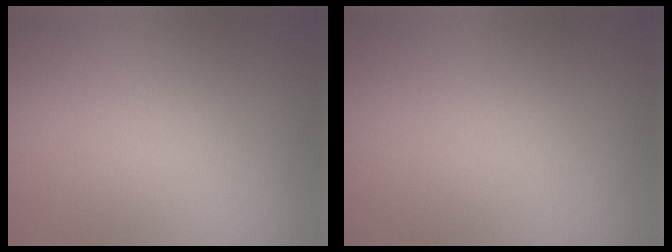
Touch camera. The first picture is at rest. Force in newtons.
{"total": 0.0}